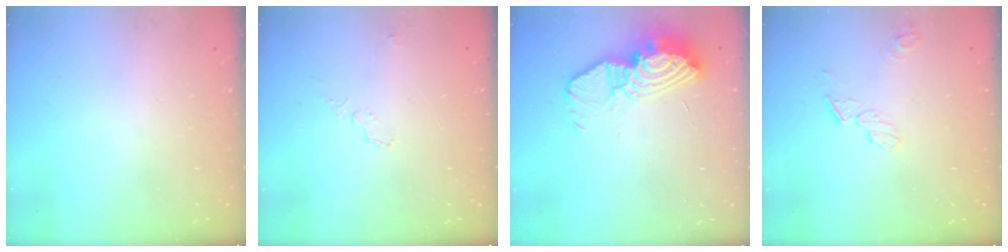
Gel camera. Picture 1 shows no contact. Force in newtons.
{"total": 4.1, "press": 3.7, "slide": 1.7}
{"total": 13.9, "press": 13.9, "slide": 1.0}
{"total": 4.9, "press": 4.8, "slide": 0.5}